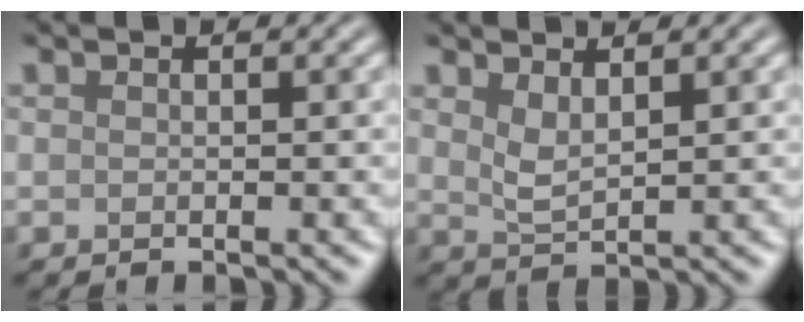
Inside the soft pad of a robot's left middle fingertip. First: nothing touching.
{"total": 2.0, "force": [1.2, 0.7, 1.4], "torque": [-0.035, -0.007, 0.028]}